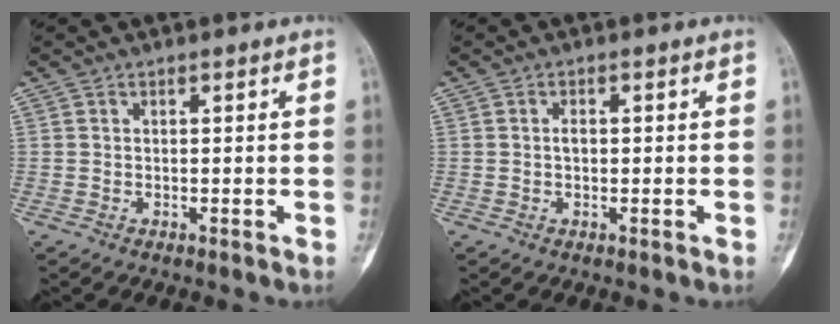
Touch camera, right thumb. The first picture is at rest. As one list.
[{"total": 1.8, "force": [0.1, 1.0, 1.5], "torque": [-0.026, 0.001, 0.001]}]